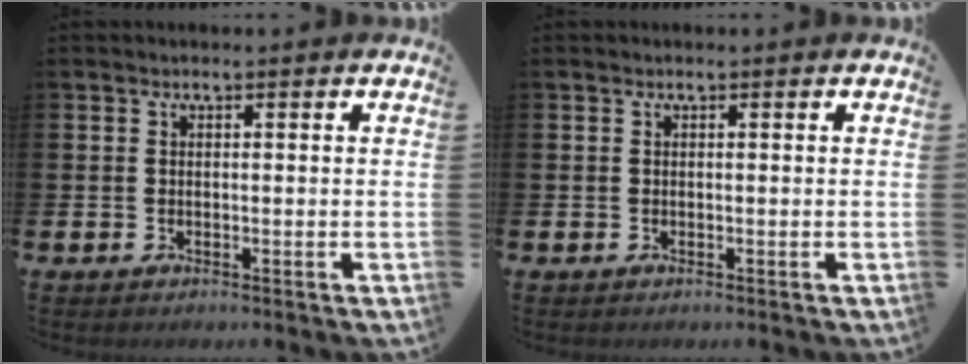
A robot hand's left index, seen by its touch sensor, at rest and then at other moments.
{"total": 0.0}